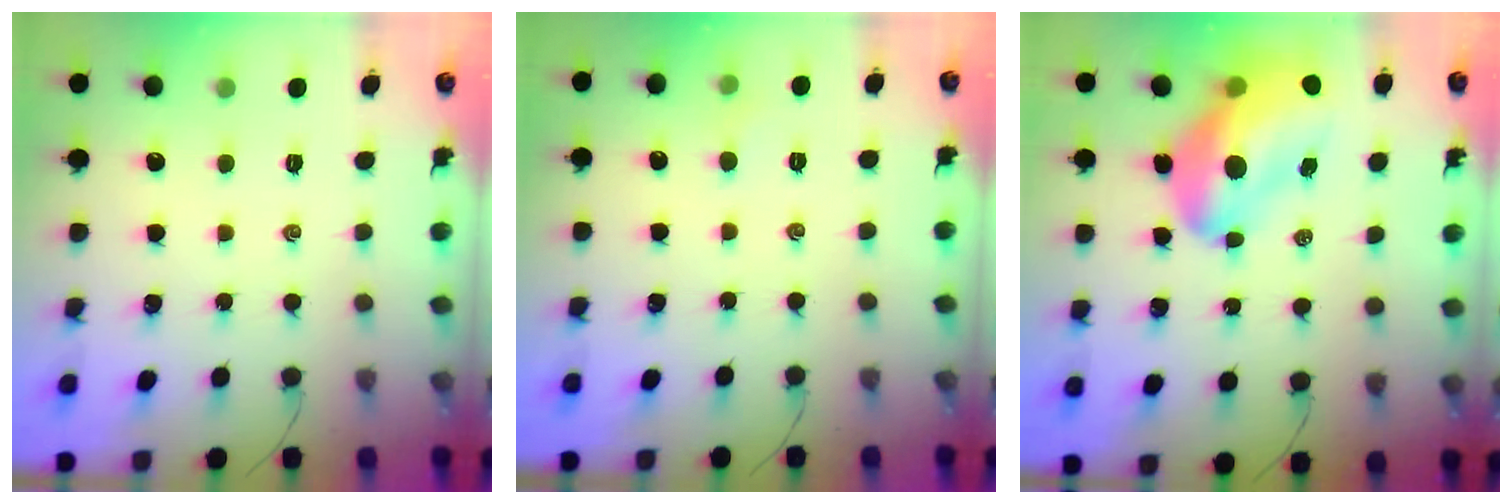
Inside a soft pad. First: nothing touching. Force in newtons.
{"total": 2.6, "press": 2.5, "slide": 0.8}
{"total": 17.9, "press": 17.1, "slide": 5.2}